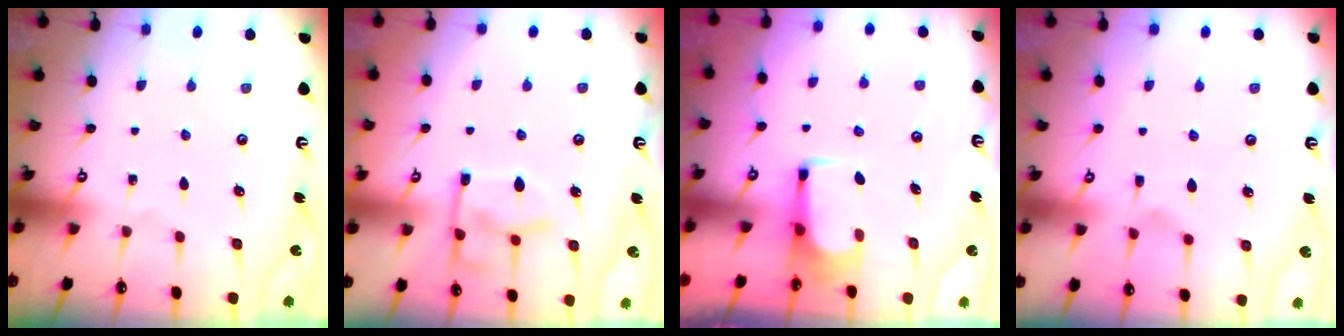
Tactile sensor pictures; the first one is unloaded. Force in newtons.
{"total": 11.7, "press": 11.6, "slide": 0.9}
{"total": 3.6, "press": 3.6, "slide": 0.3}
{"total": 2.7, "press": 2.4, "slide": 1.2}